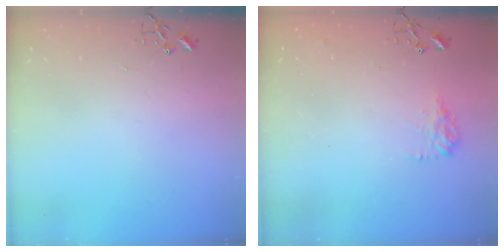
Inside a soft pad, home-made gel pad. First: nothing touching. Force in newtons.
{"total": 9.2, "press": 9.2, "slide": 0.4}